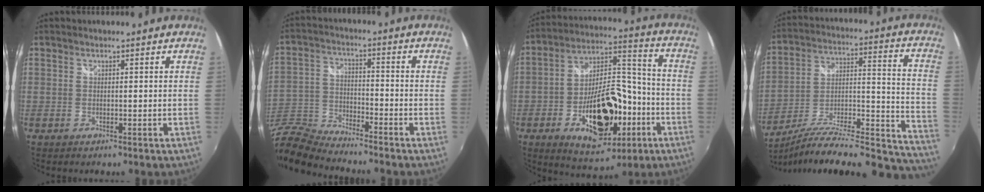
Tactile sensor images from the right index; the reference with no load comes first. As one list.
[{"total": 14.3, "force": [-11.8, 4.2, 6.9], "torque": [-0.169, -0.016, -0.239]}, {"total": 20.9, "force": [-8.1, 10.2, 16.4], "torque": [-0.278, 0.024, -0.110]}, {"total": 27.7, "force": [-22.0, 5.6, 15.8], "torque": [-0.197, -0.028, -0.327]}]